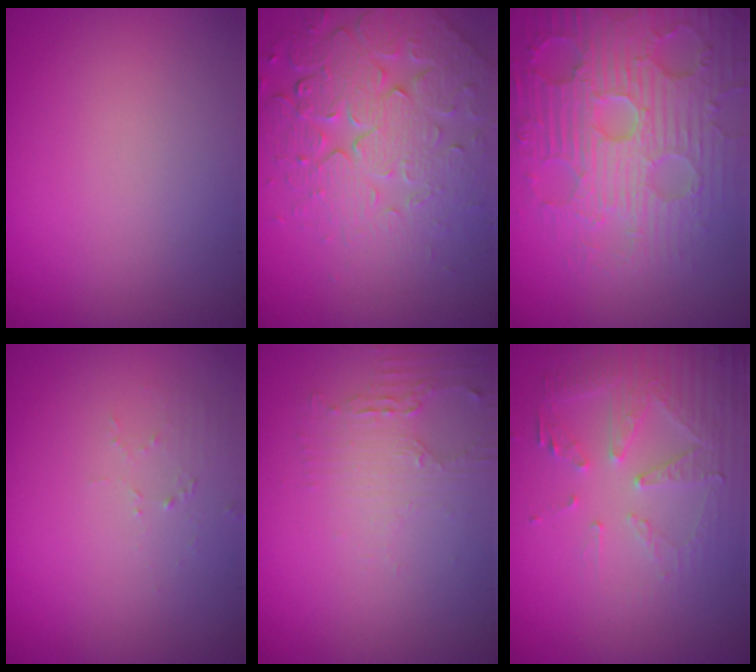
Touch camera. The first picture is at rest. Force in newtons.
{"total": 8.0, "press": 5.8, "slide": 5.5}
{"total": 7.5, "press": 6.1, "slide": 4.3}
{"total": 1.1, "press": 1.1, "slide": 0.1}
{"total": 2.1, "press": 2.0, "slide": 0.4}
{"total": 5.2, "press": 3.6, "slide": 3.8}